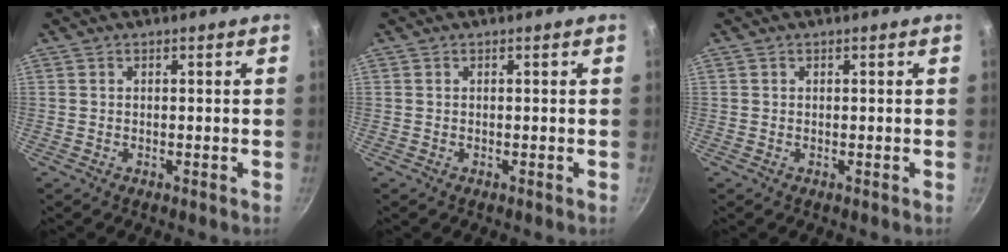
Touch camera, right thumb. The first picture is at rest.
{"total": 0.0}
{"total": 0.0}